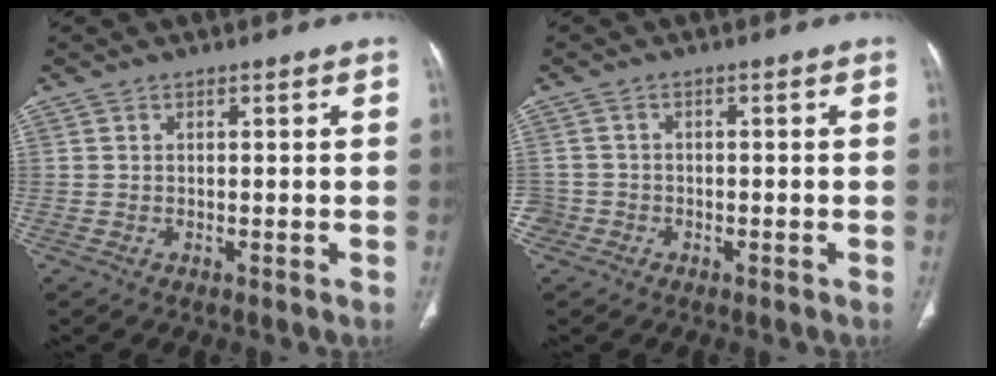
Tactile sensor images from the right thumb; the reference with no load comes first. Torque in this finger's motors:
{"motor_torque": [0.29, -0.02, 0.04, 0.34, 0.02]}